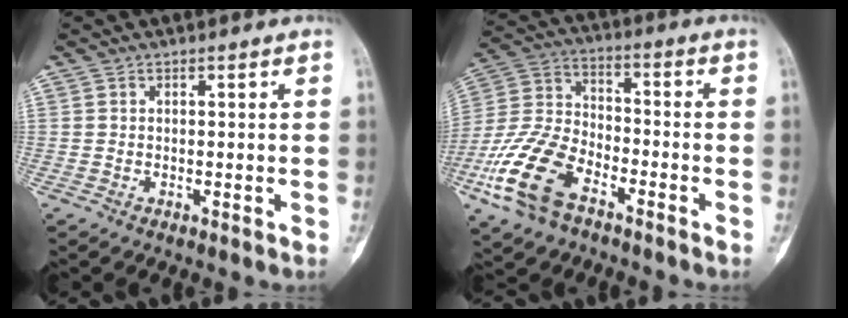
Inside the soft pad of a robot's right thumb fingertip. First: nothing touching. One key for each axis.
{"total": 16.3, "fx": -8.3, "fy": 9.0, "fz": 10.8, "tx": -0.229, "ty": 0.036, "tz": -0.168}